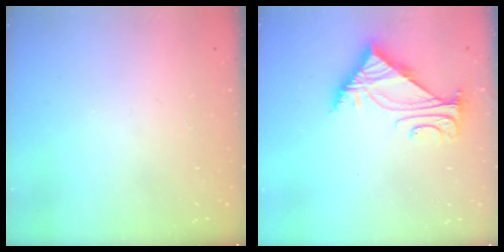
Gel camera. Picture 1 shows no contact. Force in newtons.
{"total": 6.1, "press": 6.1, "slide": 0.0}